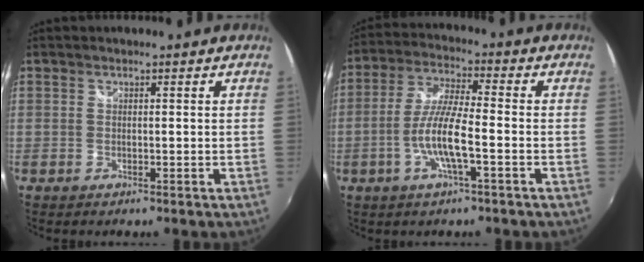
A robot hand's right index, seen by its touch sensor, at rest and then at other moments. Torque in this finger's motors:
{"motor_torque": [0.39, -0.21, 0.65, 0.12]}